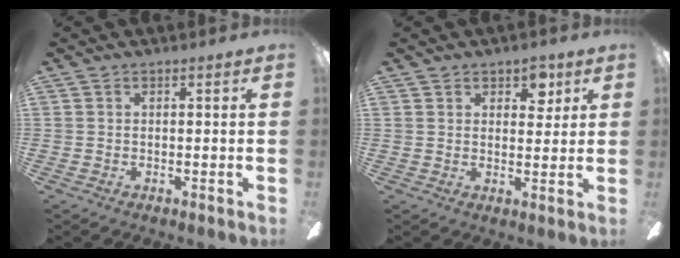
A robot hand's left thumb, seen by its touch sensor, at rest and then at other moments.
{"total": 4.9, "force": [3.0, 3.3, 2.0], "torque": [-0.016, -0.004, 0.049]}